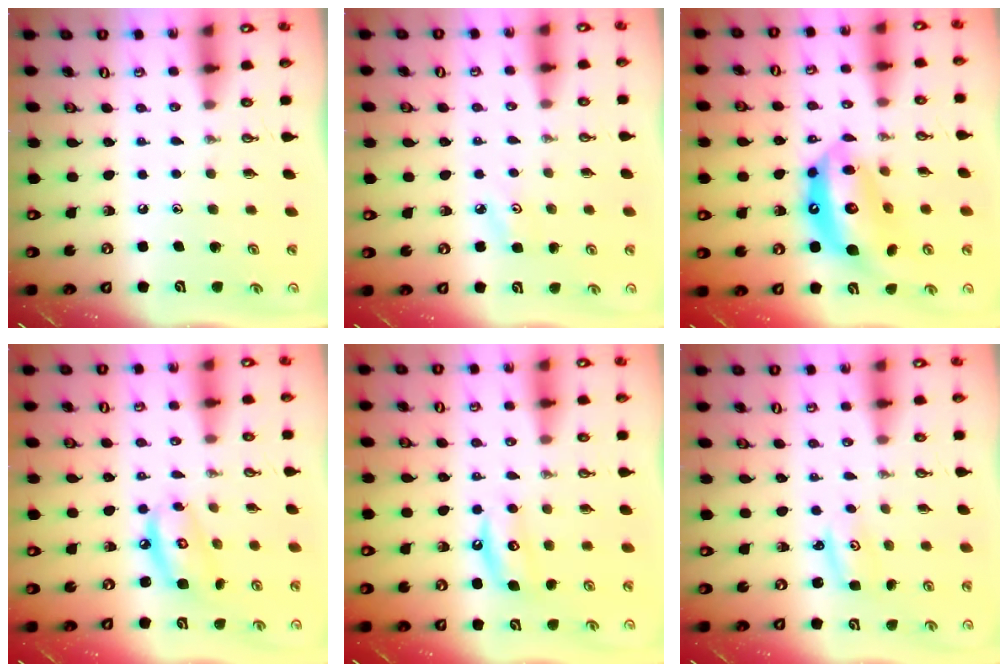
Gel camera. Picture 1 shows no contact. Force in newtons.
{"total": 4.7, "press": 4.7, "slide": 0.5}
{"total": 16.6, "press": 16.5, "slide": 1.9}
{"total": 8.3, "press": 8.3, "slide": 0.7}
{"total": 7.7, "press": 7.7, "slide": 0.5}
{"total": 3.1, "press": 3.0, "slide": 0.3}